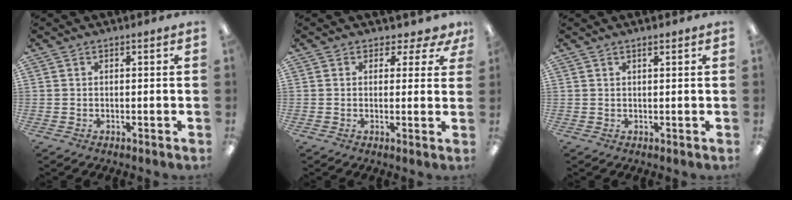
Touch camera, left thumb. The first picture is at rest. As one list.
[{"total": 3.0, "force": [1.3, 2.4, 1.2], "torque": [-0.011, -0.004, 0.023]}, {"total": 1.3, "force": [0.9, 0.2, 0.9], "torque": [-0.019, 0.002, 0.015]}]